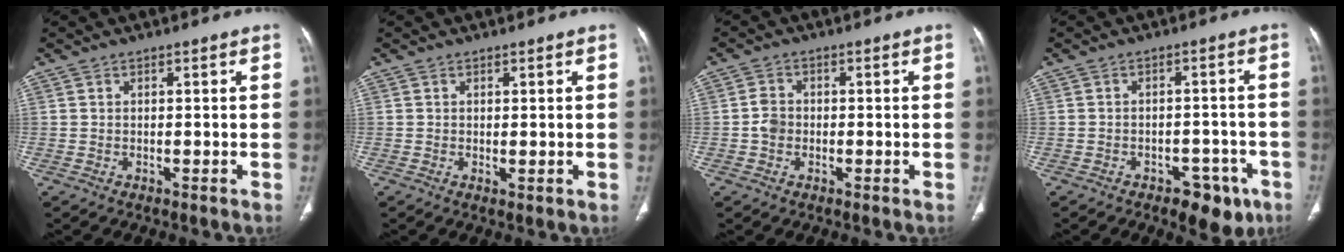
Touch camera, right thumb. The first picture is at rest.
{"total": 0.8, "force": [0.1, 0.4, 0.6], "torque": [-0.015, -0.005, 0.006]}
{"total": 3.6, "force": [-0.7, 2.9, 2.0], "torque": [-0.028, 0.010, -0.020]}
{"total": 8.0, "force": [-4.7, 4.5, 4.6], "torque": [-0.030, 0.030, -0.058]}